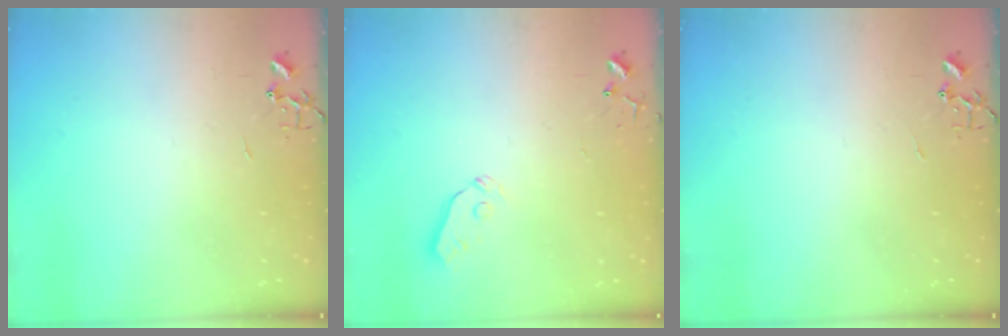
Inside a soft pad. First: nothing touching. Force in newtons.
{"total": 3.4, "press": 3.4, "slide": 0.4}
{"total": 0.0}